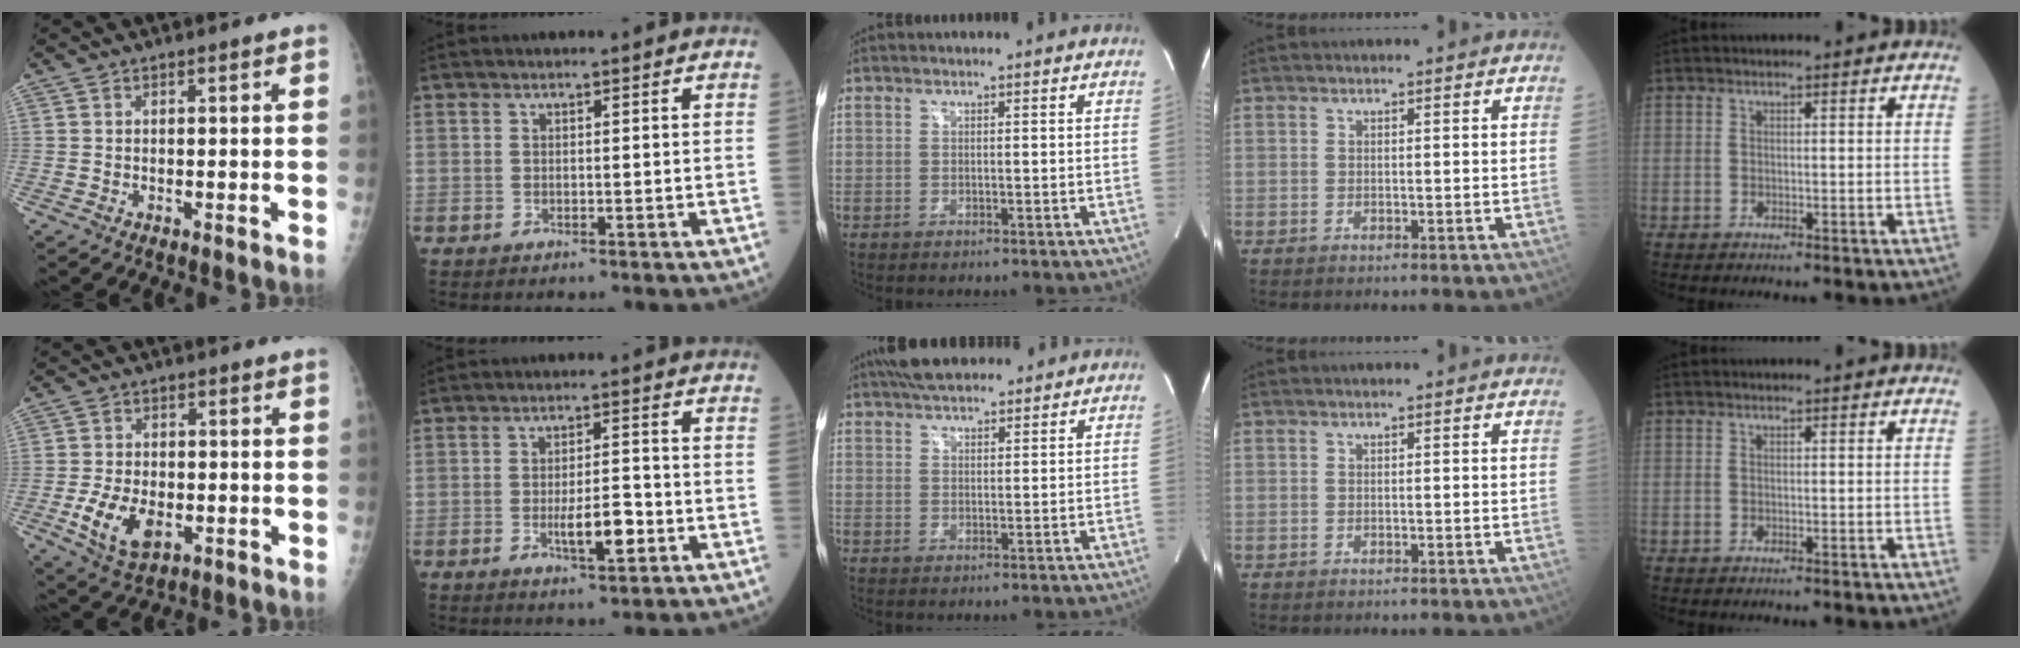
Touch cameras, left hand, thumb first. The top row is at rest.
{"thumb": {"total": 9.0, "force": [-2.7, 5.5, 6.6], "torque": [-0.116, -0.002, -0.041]}, "index": {"total": 5.6, "force": [-1.8, 1.4, 5.1], "torque": [-0.089, -0.002, -0.027]}, "middle": {"total": 8.9, "force": [7.5, 2.5, 4.0], "torque": [-0.066, 0.029, 0.124]}}